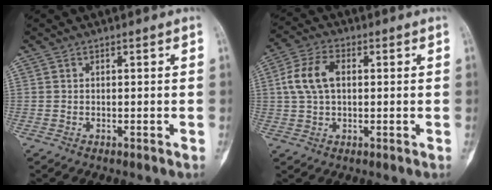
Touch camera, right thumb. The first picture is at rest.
{"total": 8.2, "force": [1.2, 5.1, 6.4], "torque": [-0.135, 0.019, 0.022]}